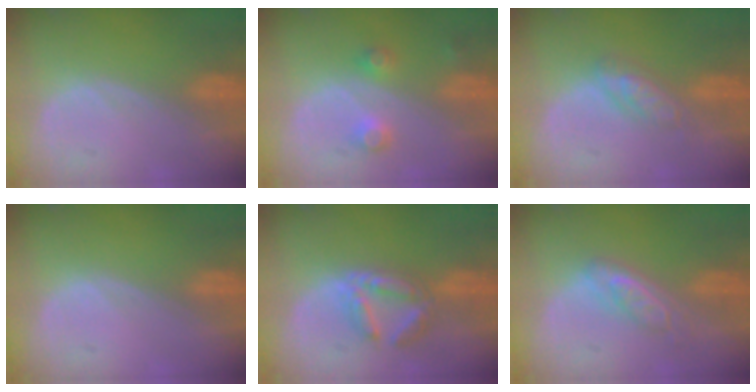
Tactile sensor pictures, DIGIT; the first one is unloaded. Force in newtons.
{"total": 3.6, "press": 3.4, "slide": 1.1}
{"total": 4.6, "press": 4.3, "slide": 1.5}
{"total": 0.0}
{"total": 5.9, "press": 5.6, "slide": 1.7}
{"total": 5.0, "press": 4.5, "slide": 2.2}